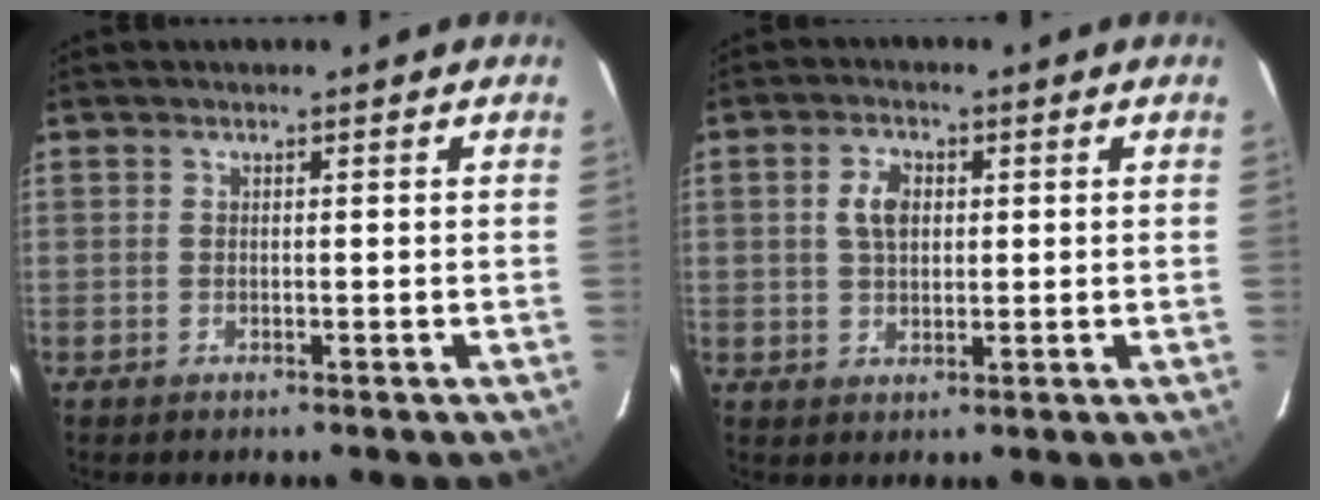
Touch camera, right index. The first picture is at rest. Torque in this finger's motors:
{"motor_torque": [0.07, -0.04, 0.15, 0.06]}